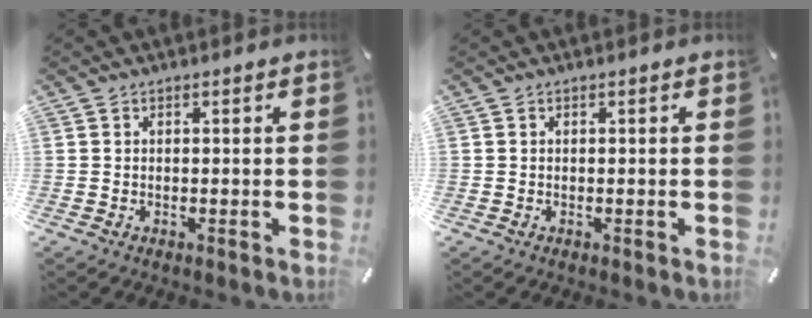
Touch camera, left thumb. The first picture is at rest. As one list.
[{"total": 0.0}]